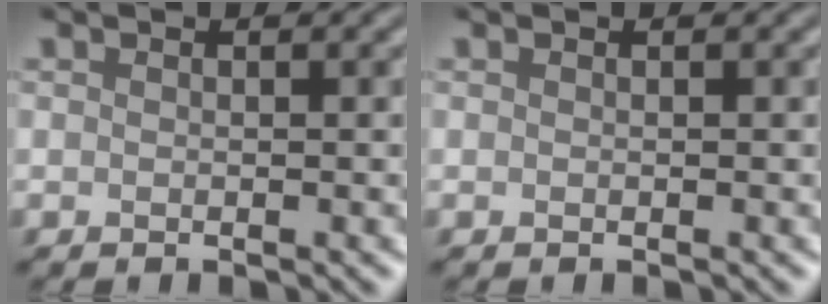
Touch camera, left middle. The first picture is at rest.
{"total": 0.0}